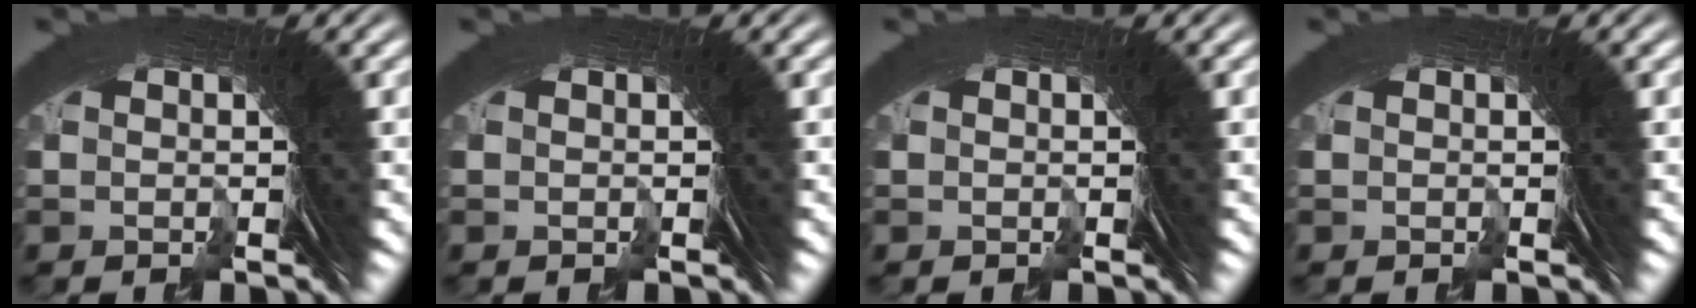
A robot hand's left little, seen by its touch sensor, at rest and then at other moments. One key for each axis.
{"total": 0.0}
{"total": 0.0}
{"total": 0.0}